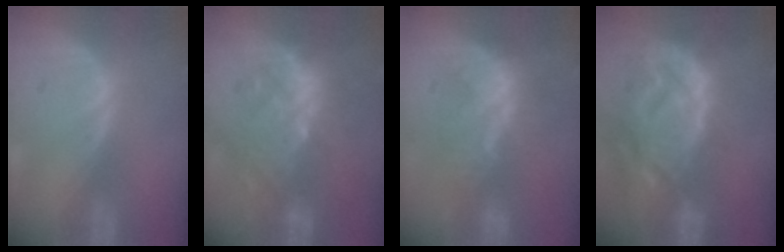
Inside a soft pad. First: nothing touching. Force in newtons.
{"total": 9.2, "press": 9.0, "slide": 1.8}
{"total": 8.7, "press": 7.6, "slide": 4.2}
{"total": 14.4, "press": 12.4, "slide": 7.3}